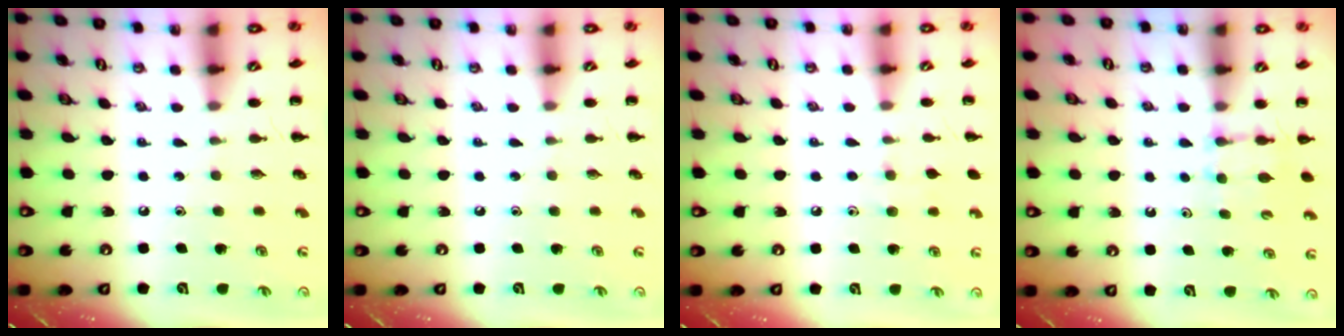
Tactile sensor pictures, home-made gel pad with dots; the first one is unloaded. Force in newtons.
{"total": 0.0}
{"total": 5.9, "press": 5.5, "slide": 2.0}
{"total": 6.1, "press": 5.9, "slide": 1.6}